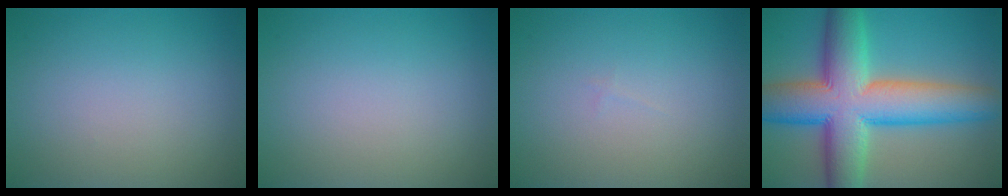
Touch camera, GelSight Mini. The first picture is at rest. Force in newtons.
{"total": 0.0}
{"total": 0.0}
{"total": 13.0, "press": 13.0, "slide": 0.2}